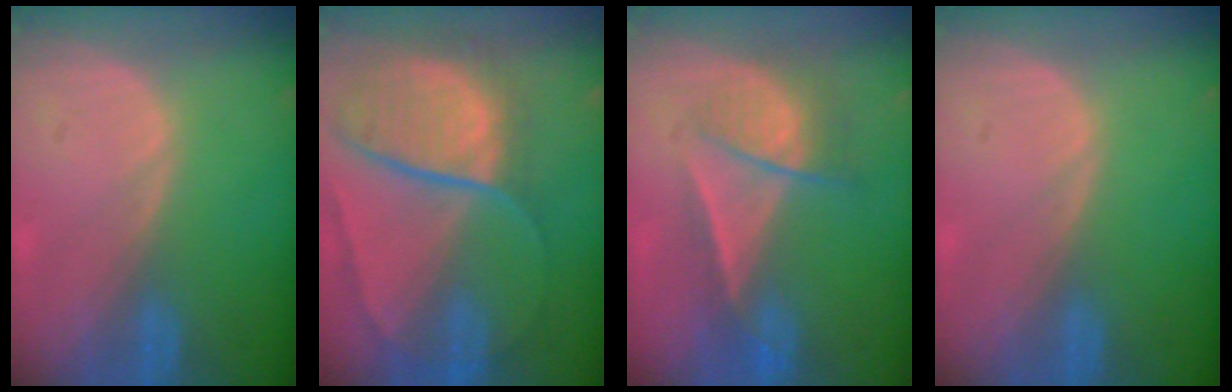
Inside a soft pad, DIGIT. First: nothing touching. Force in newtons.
{"total": 10.7, "press": 8.9, "slide": 5.9}
{"total": 7.1, "press": 6.1, "slide": 3.6}
{"total": 0.0}